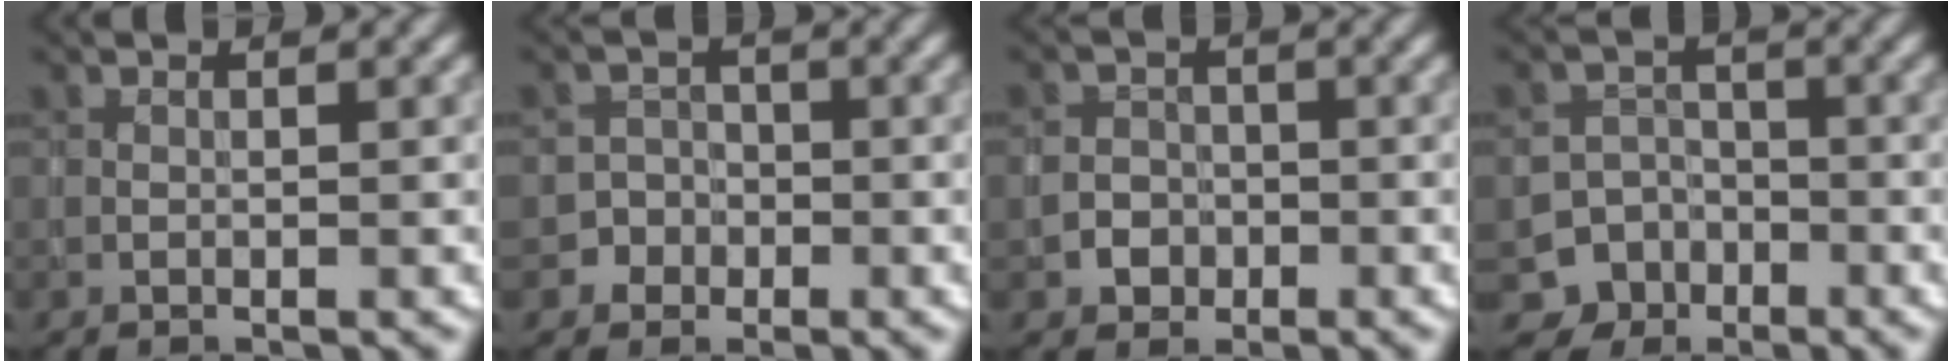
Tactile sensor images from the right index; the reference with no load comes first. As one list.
[{"total": 3.6, "force": [-1.9, 3.1, -0.2], "torque": [0.040, -0.003, -0.040]}, {"total": 2.0, "force": [-0.7, 1.8, 0.3], "torque": [0.010, 0.004, -0.019]}, {"total": 6.0, "force": [-3.7, 4.8, 0.0], "torque": [0.029, -0.015, -0.068]}]